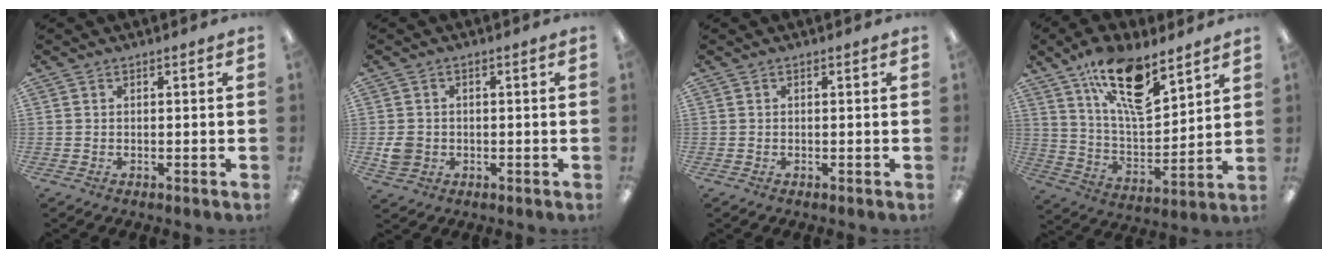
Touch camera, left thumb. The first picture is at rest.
{"total": 4.1, "force": [-0.6, 3.7, 1.7], "torque": [-0.013, 0.001, -0.011]}
{"total": 0.0}
{"total": 18.3, "force": [12.0, 6.9, 11.9], "torque": [-0.206, -0.060, 0.204]}